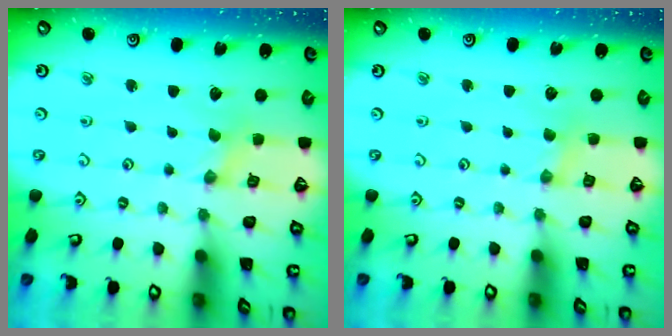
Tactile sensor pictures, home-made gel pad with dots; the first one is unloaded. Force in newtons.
{"total": 2.3, "press": 2.3, "slide": 0.3}